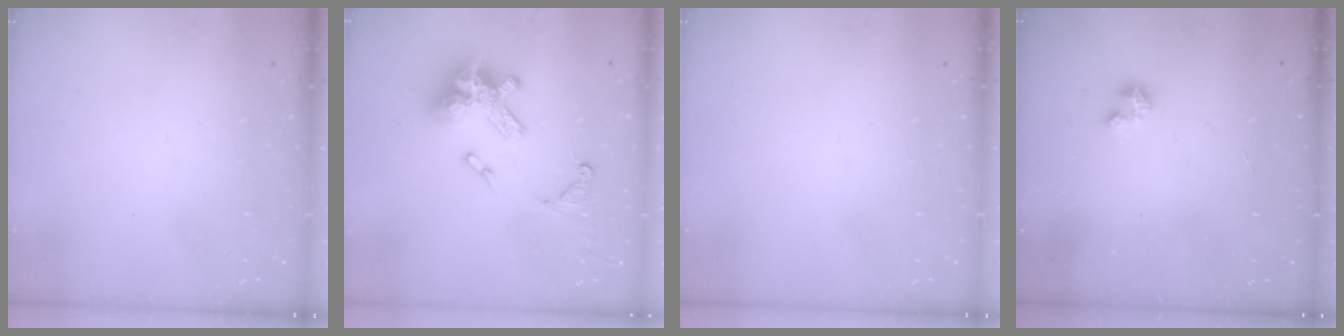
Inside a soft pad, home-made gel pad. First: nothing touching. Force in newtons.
{"total": 16.7, "press": 16.6, "slide": 1.6}
{"total": 0.0}
{"total": 1.8, "press": 1.8, "slide": 0.2}